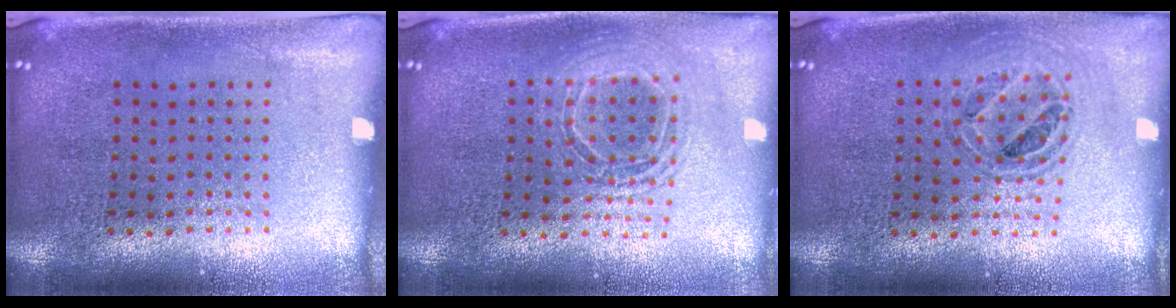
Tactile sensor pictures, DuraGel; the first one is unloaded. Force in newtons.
{"total": 1.5, "press": 1.3, "slide": 0.8}
{"total": 0.9, "press": 0.8, "slide": 0.2}